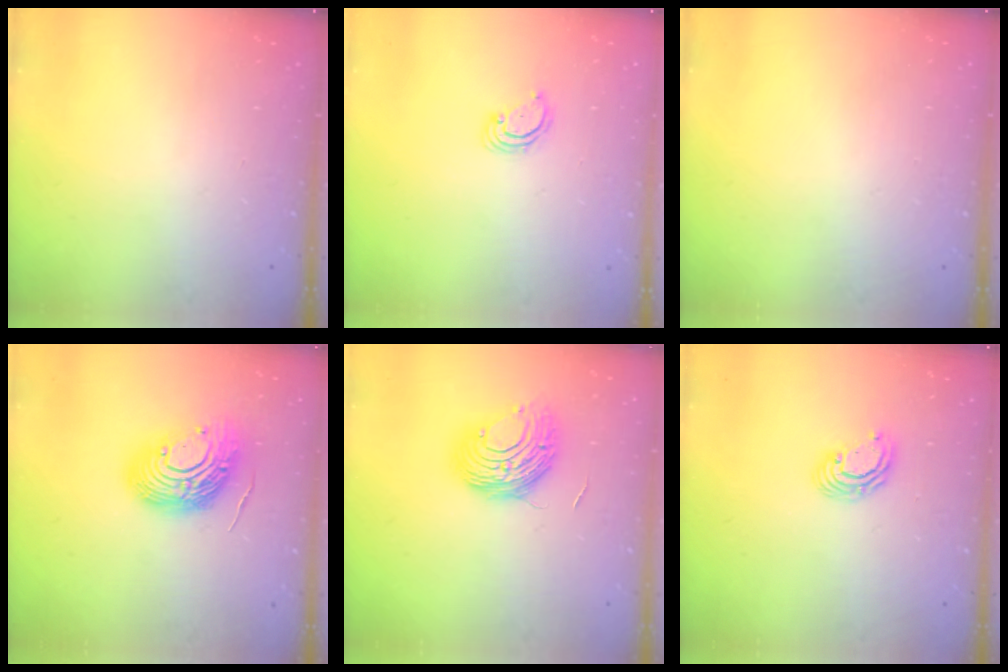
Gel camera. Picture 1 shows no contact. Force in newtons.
{"total": 3.6, "press": 3.6, "slide": 0.4}
{"total": 0.0}
{"total": 14.6, "press": 14.6, "slide": 1.4}
{"total": 10.1, "press": 10.1, "slide": 0.7}
{"total": 5.4, "press": 5.4, "slide": 0.2}